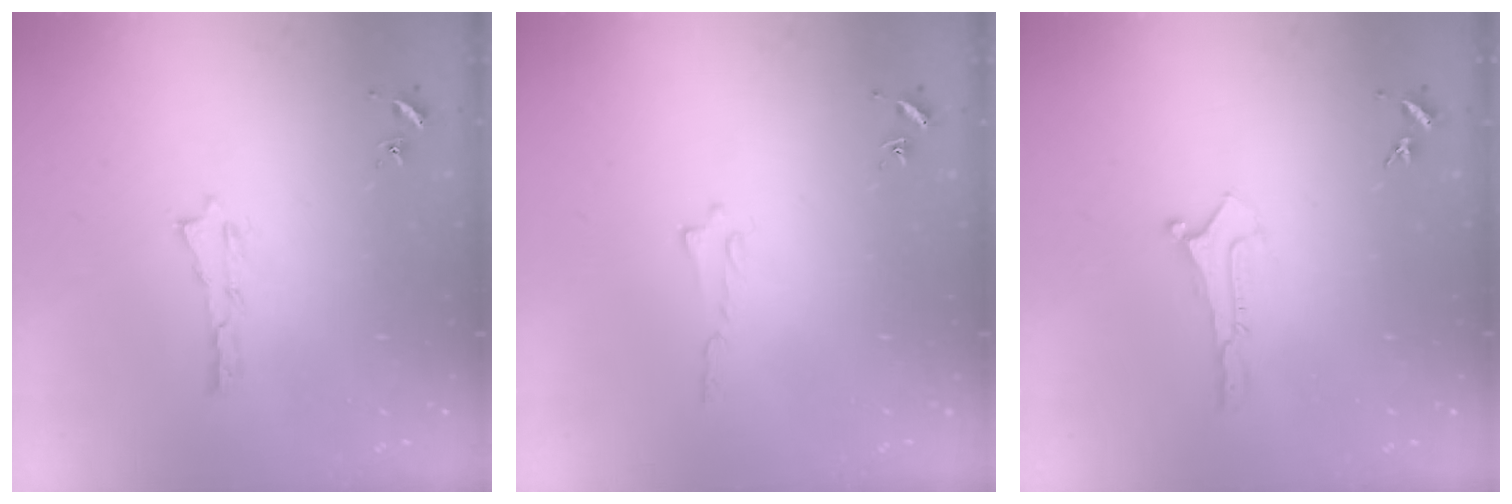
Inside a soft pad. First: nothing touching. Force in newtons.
{"total": 0.0}
{"total": 0.0}